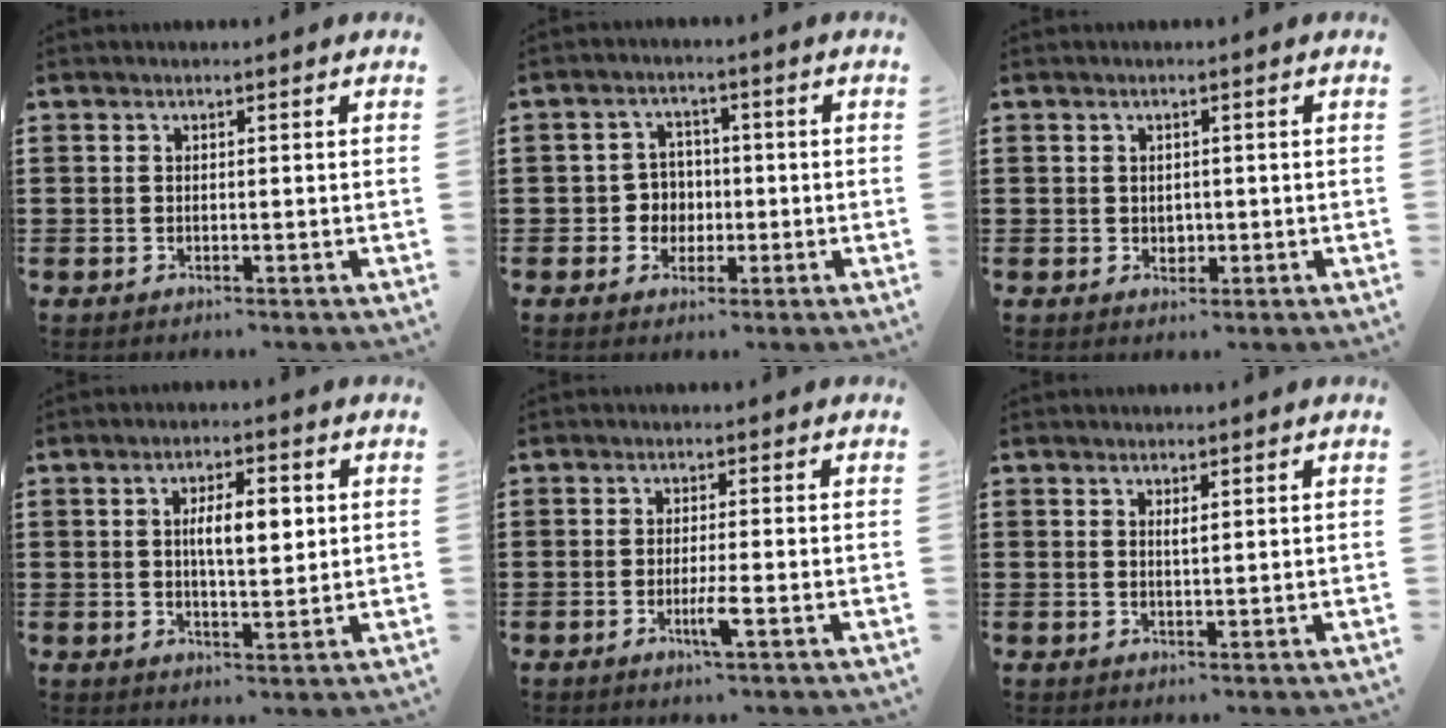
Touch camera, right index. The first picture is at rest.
{"total": 3.7, "force": [-0.7, 3.5, 1.0], "torque": [-0.034, 0.007, -0.019]}
{"total": 1.4, "force": [0.2, 1.2, 0.6], "torque": [-0.015, 0.008, 0.002]}
{"total": 6.1, "force": [1.0, 2.2, 5.6], "torque": [-0.102, 0.005, 0.014]}
{"total": 3.4, "force": [-1.4, 0.1, 3.1], "torque": [-0.059, -0.010, -0.028]}
{"total": 1.1, "force": [0.5, 0.3, 0.9], "torque": [-0.019, 0.002, 0.007]}